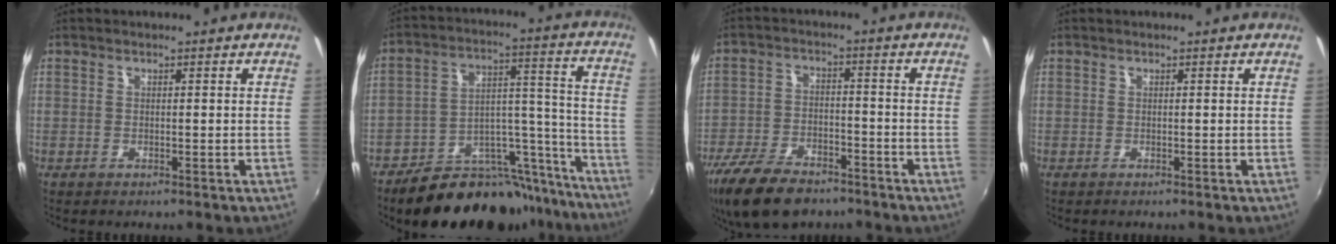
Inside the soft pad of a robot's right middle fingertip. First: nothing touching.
{"total": 23.6, "force": [-19.5, 9.3, 9.3], "torque": [-0.123, 0.059, -0.267]}
{"total": 14.5, "force": [-10.6, 6.5, 7.4], "torque": [-0.174, -0.019, -0.188]}
{"total": 0.0}